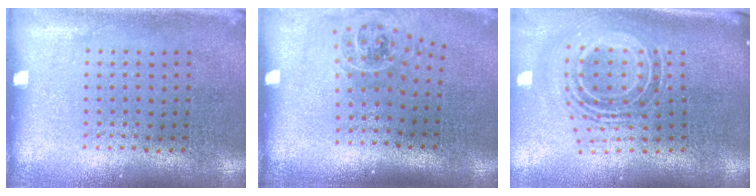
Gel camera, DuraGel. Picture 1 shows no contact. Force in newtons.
{"total": 1.1, "press": 1.0, "slide": 0.5}
{"total": 1.6, "press": 1.2, "slide": 1.0}